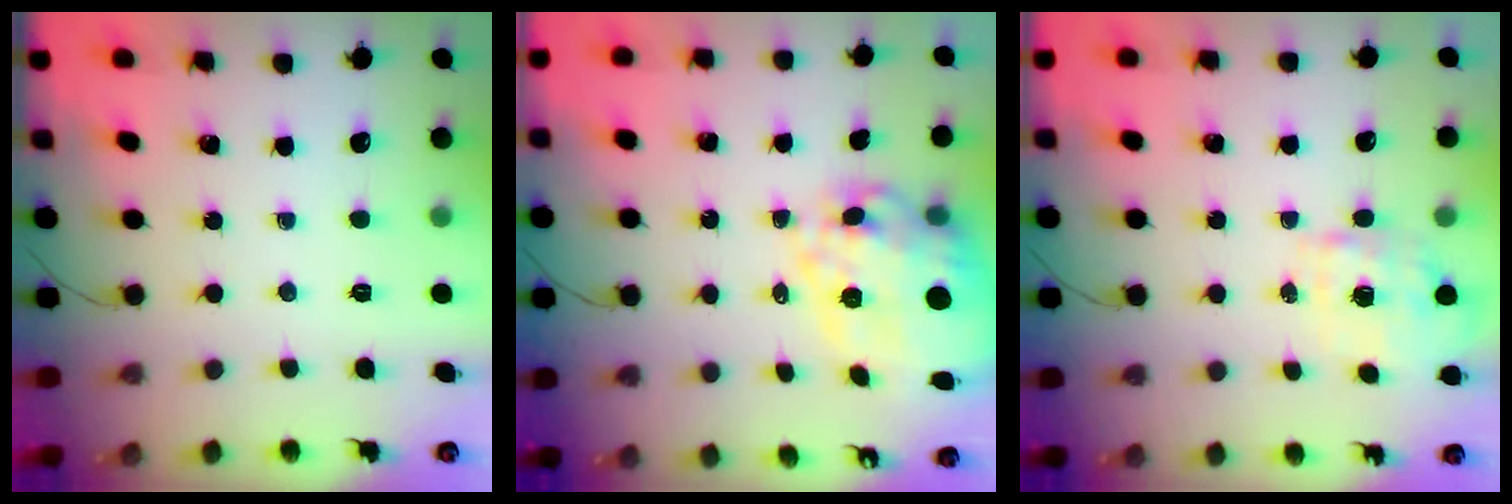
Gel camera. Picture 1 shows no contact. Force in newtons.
{"total": 18.5, "press": 18.0, "slide": 4.4}
{"total": 7.5, "press": 7.1, "slide": 2.3}